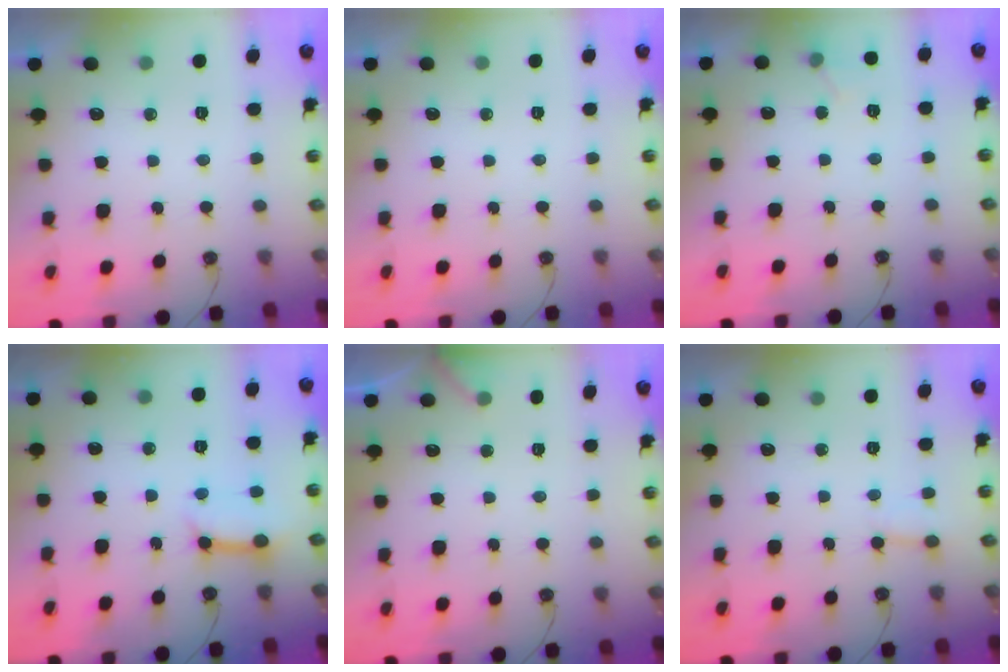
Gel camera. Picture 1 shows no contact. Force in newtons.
{"total": 0.0}
{"total": 4.6, "press": 4.6, "slide": 0.6}
{"total": 9.7, "press": 9.6, "slide": 1.0}
{"total": 5.2, "press": 5.2, "slide": 0.3}
{"total": 3.4, "press": 3.4, "slide": 0.2}